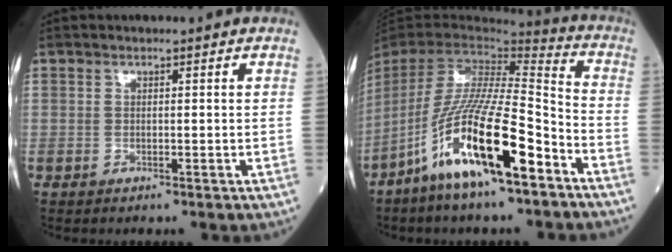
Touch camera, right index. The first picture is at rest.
{"total": 18.5, "force": [-10.5, 2.5, 15.0], "torque": [-0.312, -0.032, -0.196]}